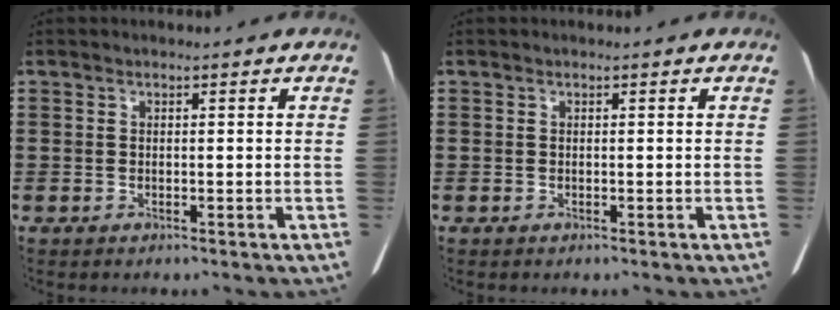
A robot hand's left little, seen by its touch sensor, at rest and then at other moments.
{"total": 0.0}